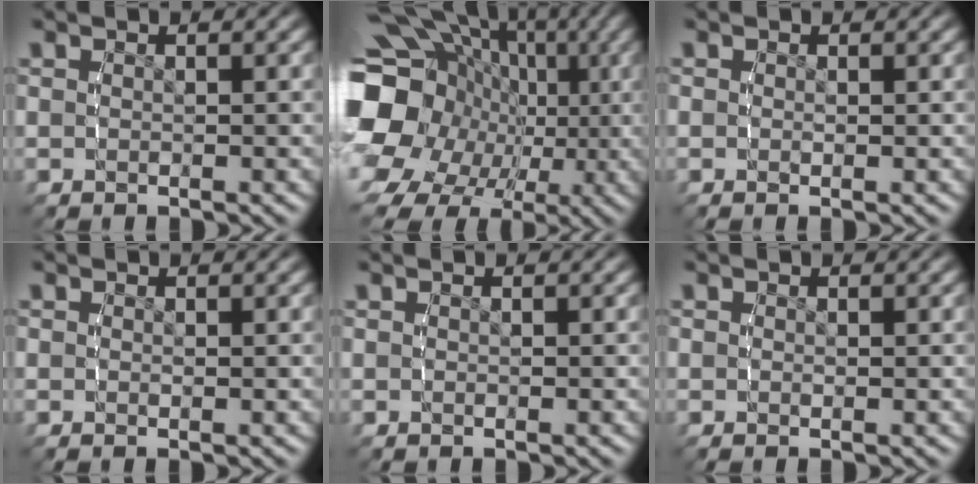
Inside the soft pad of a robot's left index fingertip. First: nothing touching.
{"total": 15.9, "force": [-0.8, 13.4, 8.6], "torque": [-0.170, -0.044, -0.004]}
{"total": 0.0}
{"total": 0.0}
{"total": 0.0}
{"total": 0.0}